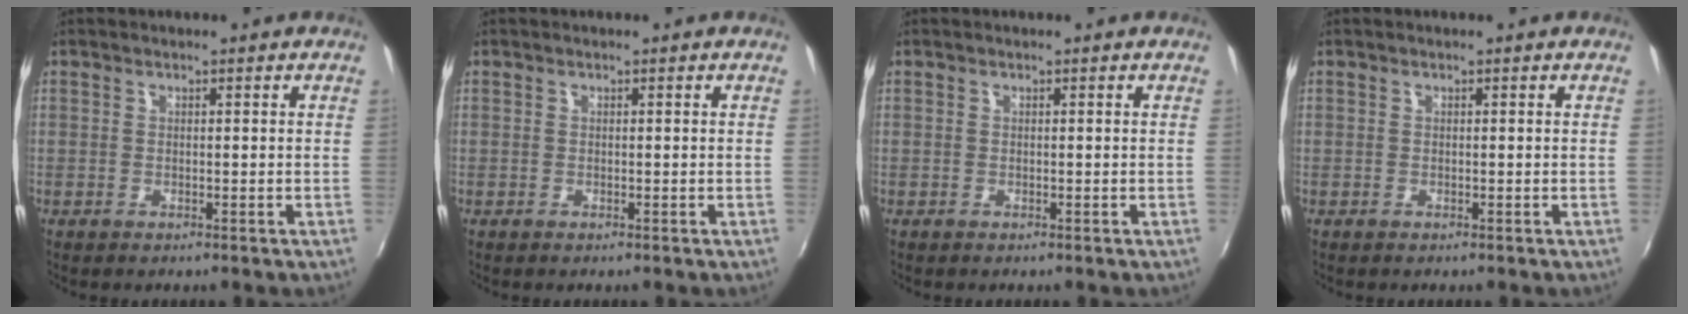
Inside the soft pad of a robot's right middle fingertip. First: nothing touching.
{"total": 0.0}
{"total": 0.0}
{"total": 0.0}